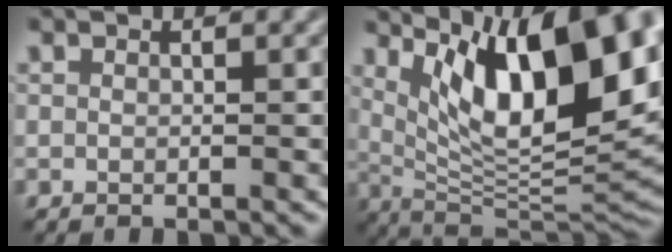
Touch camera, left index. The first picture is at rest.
{"total": 15.3, "force": [5.5, 5.9, 13.0], "torque": [-0.179, -0.002, 0.095]}